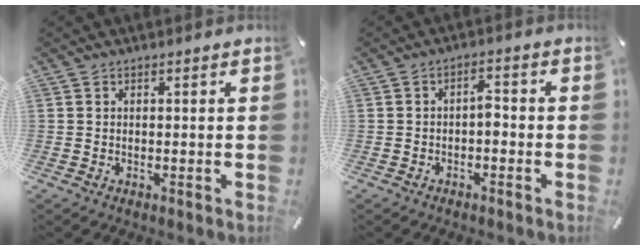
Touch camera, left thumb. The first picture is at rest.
{"total": 3.2, "force": [-1.3, 1.7, 2.4], "torque": [-0.045, 0.013, -0.026]}